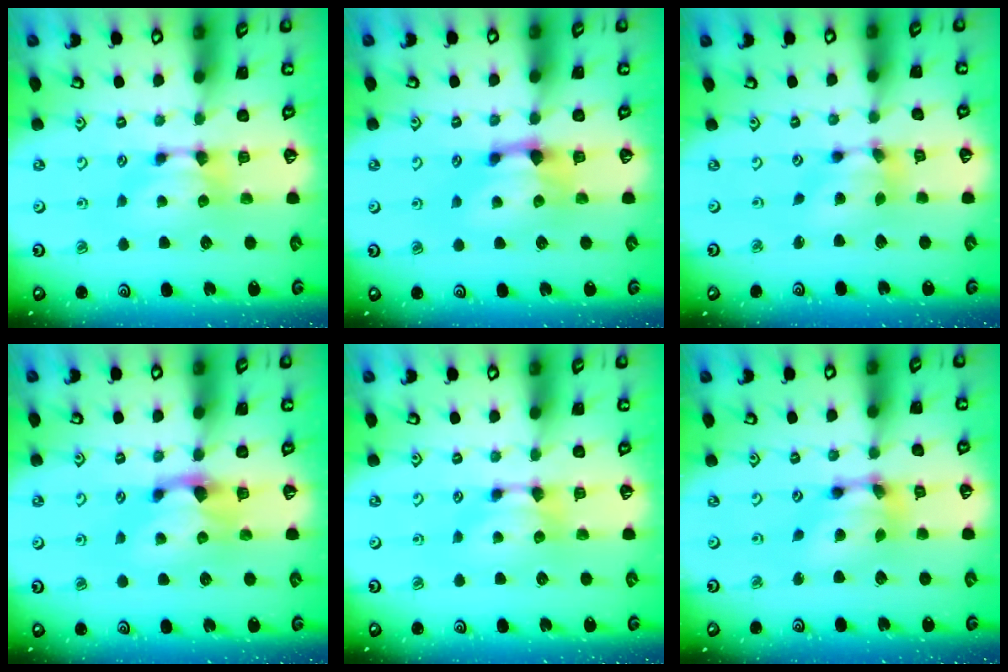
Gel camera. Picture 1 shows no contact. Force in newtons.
{"total": 1.5, "press": 0.8, "slide": 1.3}
{"total": 5.8, "press": 5.5, "slide": 1.8}
{"total": 1.4, "press": 0.9, "slide": 1.0}
{"total": 0.0}
{"total": 6.0, "press": 5.6, "slide": 2.1}